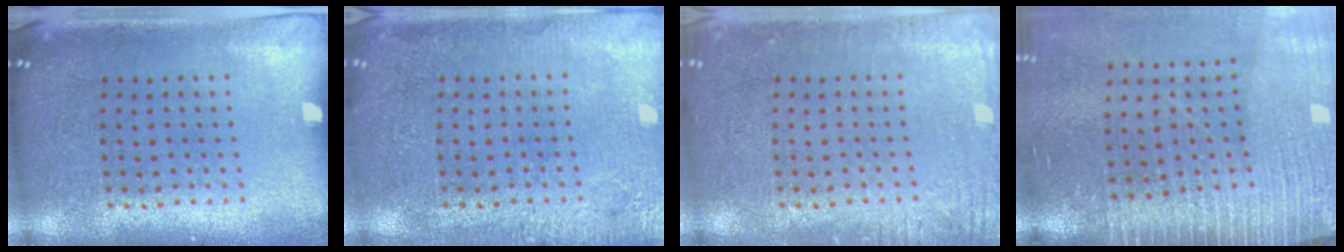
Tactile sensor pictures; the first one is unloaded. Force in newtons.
{"total": 3.8, "press": 3.8, "slide": 0.5}
{"total": 2.5, "press": 2.5, "slide": 0.3}
{"total": 3.7, "press": 3.2, "slide": 1.7}